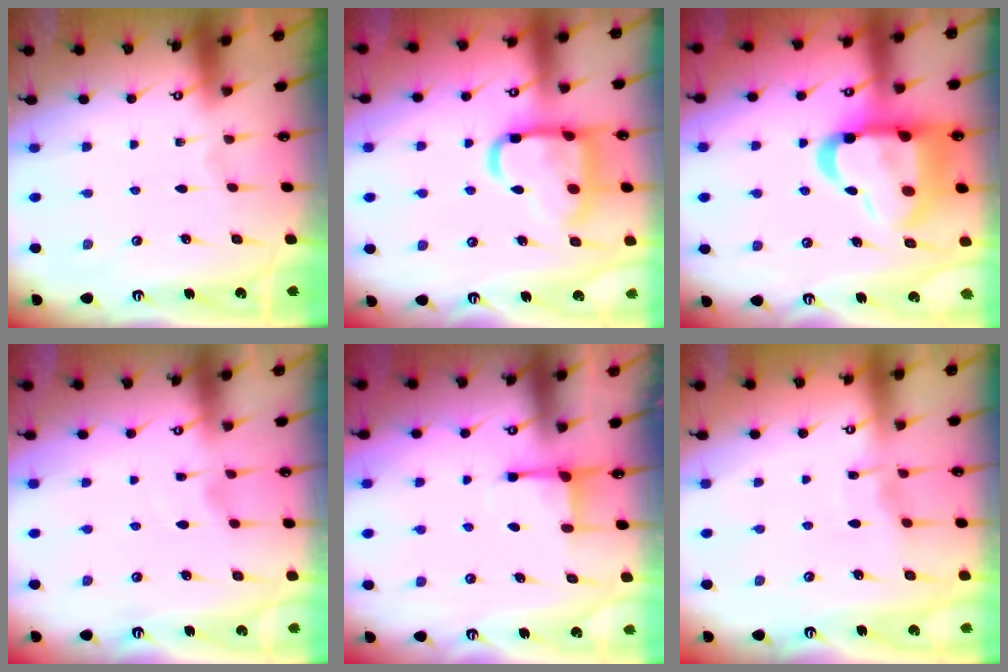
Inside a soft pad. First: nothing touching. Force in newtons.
{"total": 17.4, "press": 17.3, "slide": 1.5}
{"total": 23.8, "press": 23.7, "slide": 2.6}
{"total": 2.2, "press": 2.2, "slide": 0.5}
{"total": 3.0, "press": 3.0, "slide": 0.4}
{"total": 4.6, "press": 4.5, "slide": 0.6}